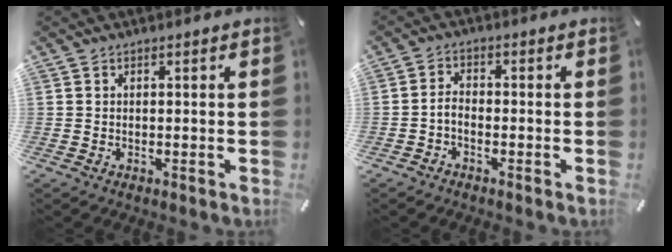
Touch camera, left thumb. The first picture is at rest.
{"total": 2.6, "force": [-1.5, 1.3, 1.6], "torque": [-0.035, 0.009, -0.032]}